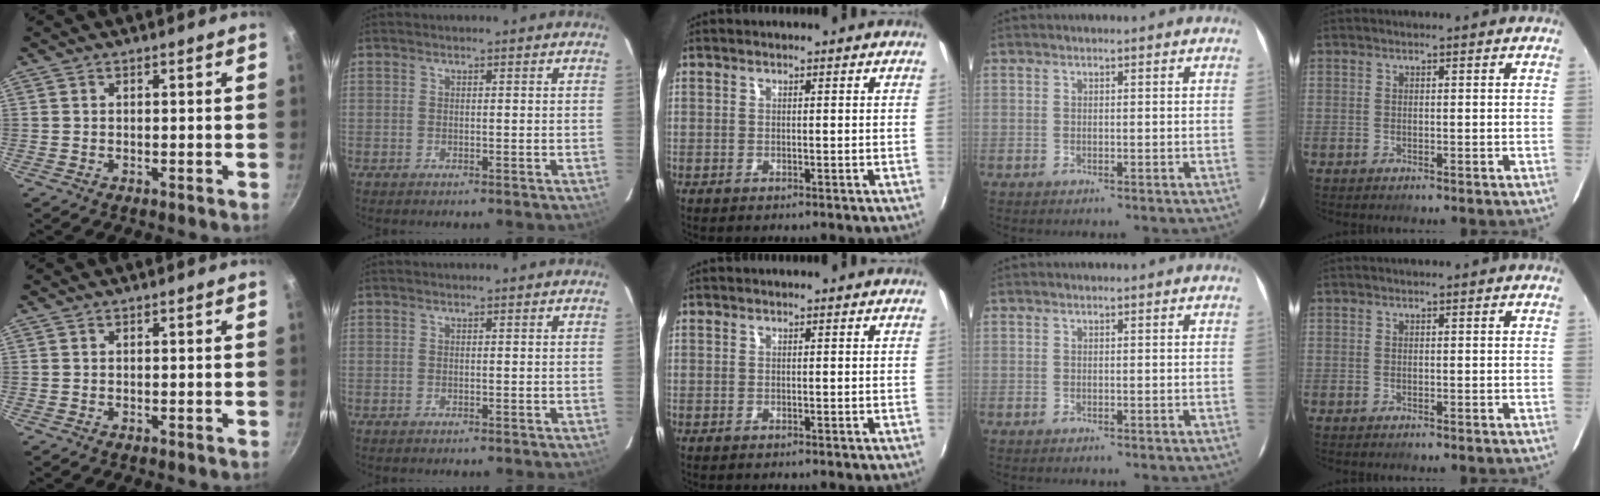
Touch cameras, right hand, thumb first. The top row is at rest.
{}